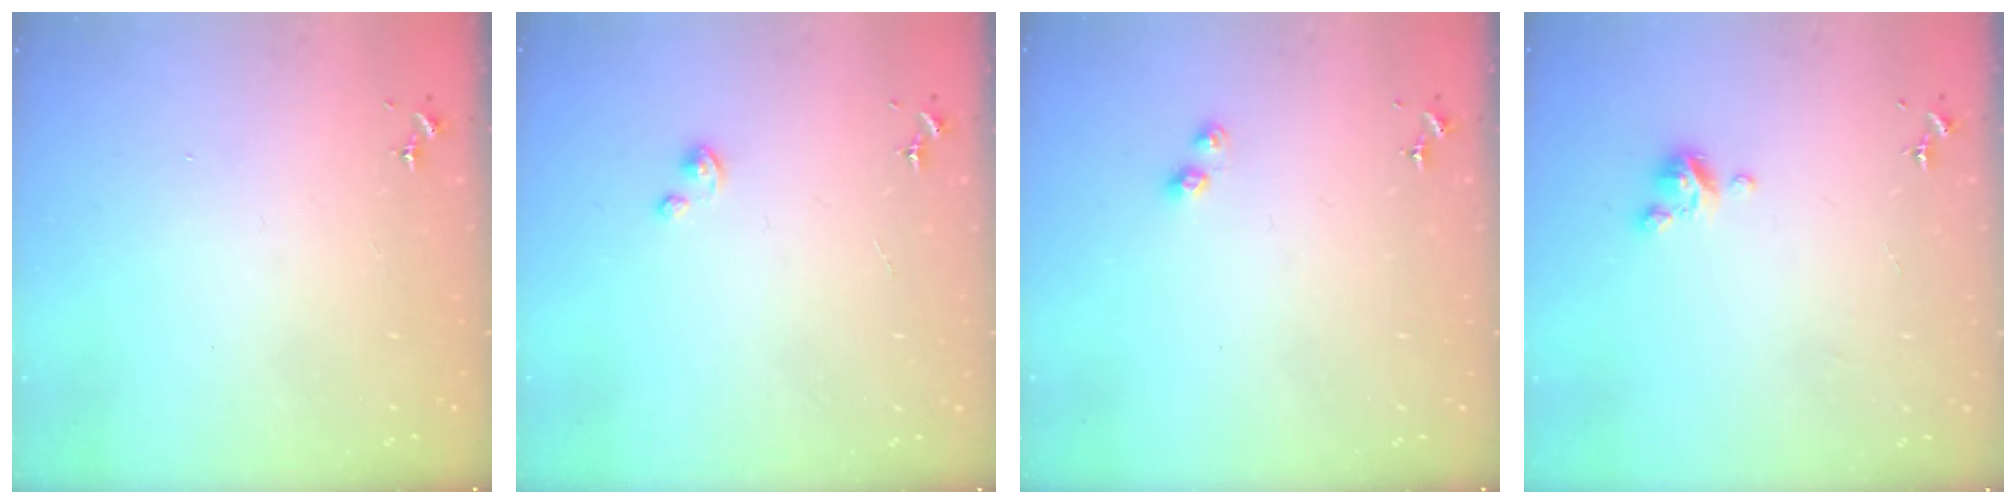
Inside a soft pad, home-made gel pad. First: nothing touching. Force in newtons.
{"total": 1.8, "press": 1.8, "slide": 0.2}
{"total": 3.4, "press": 3.3, "slide": 0.5}
{"total": 4.8, "press": 4.8, "slide": 0.3}